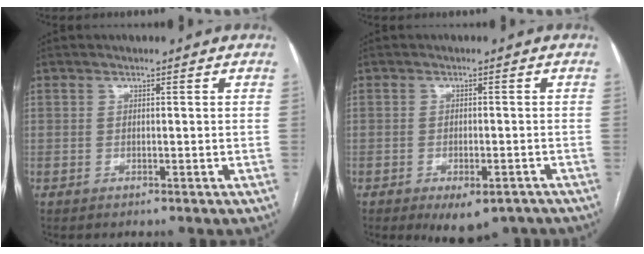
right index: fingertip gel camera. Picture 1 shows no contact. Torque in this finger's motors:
{"motor_torque": [0.81, -0.59, 0.33, 0.06]}